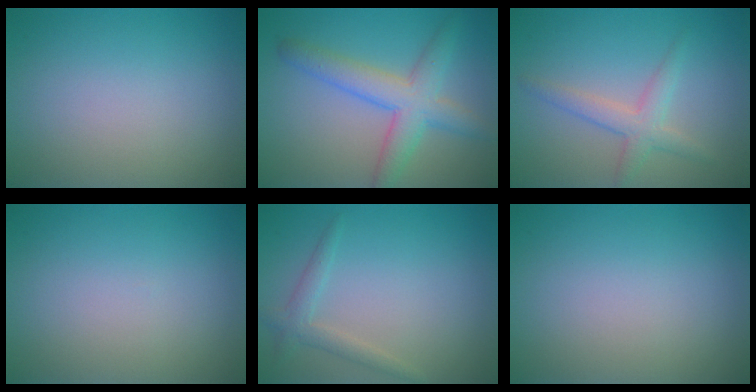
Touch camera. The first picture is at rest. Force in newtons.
{"total": 4.9, "press": 4.9, "slide": 0.1}
{"total": 2.6, "press": 2.6, "slide": 0.1}
{"total": 0.0}
{"total": 1.8, "press": 1.8, "slide": 0.1}
{"total": 0.0}